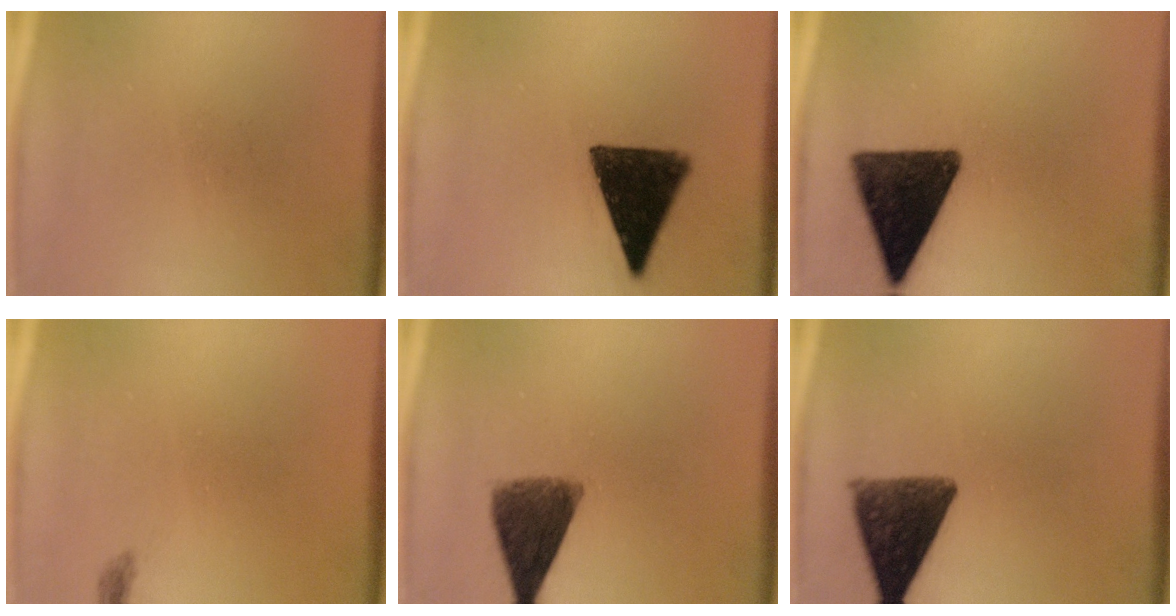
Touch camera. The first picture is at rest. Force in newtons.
{"total": 14.1}
{"total": 15.1}
{"total": 0.7}
{"total": 9.0}
{"total": 10.4}